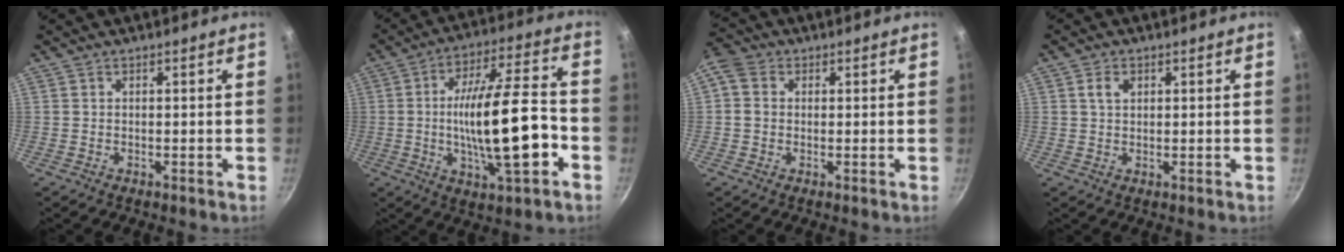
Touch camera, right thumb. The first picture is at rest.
{"total": 19.2, "force": [-3.8, 5.6, 17.9], "torque": [-0.286, 0.032, -0.062]}
{"total": 5.5, "force": [0.6, 4.6, 2.9], "torque": [-0.056, 0.013, -0.002]}
{"total": 2.7, "force": [1.0, 1.9, 1.7], "torque": [-0.022, 0.001, 0.018]}